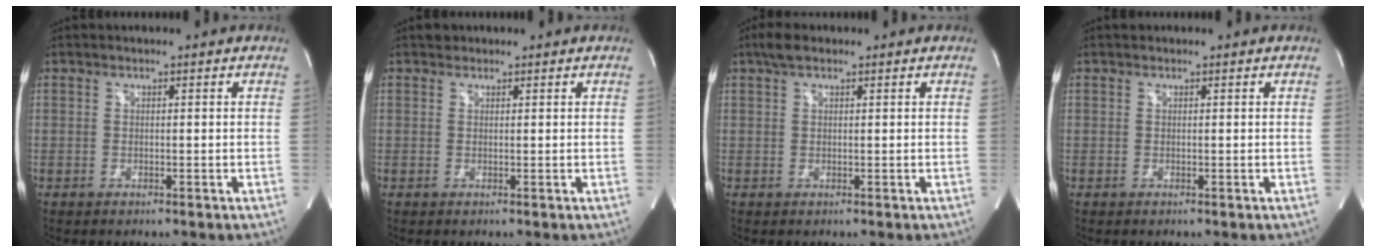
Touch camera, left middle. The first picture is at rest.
{"total": 0.9, "force": [0.7, 0.6, 0.0], "torque": [-0.002, 0.004, 0.009]}
{"total": 2.7, "force": [1.8, 1.0, 1.7], "torque": [-0.040, 0.019, 0.034]}
{"total": 0.0}